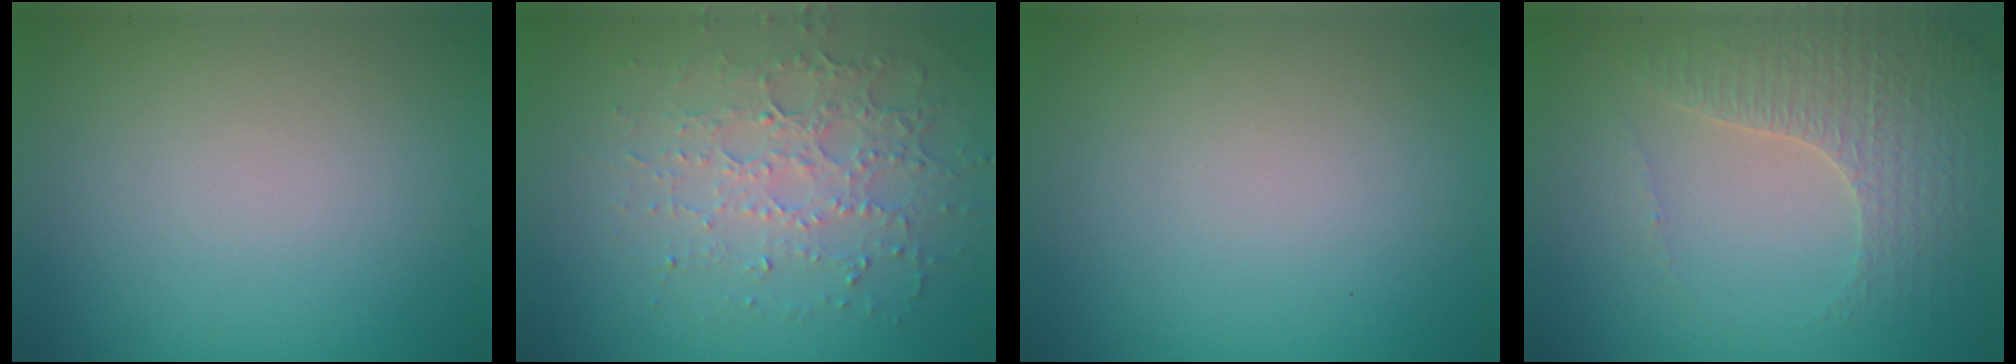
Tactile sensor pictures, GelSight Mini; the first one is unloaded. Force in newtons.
{"total": 3.5, "press": 3.4, "slide": 1.0}
{"total": 0.0}
{"total": 3.3, "press": 3.3, "slide": 0.6}